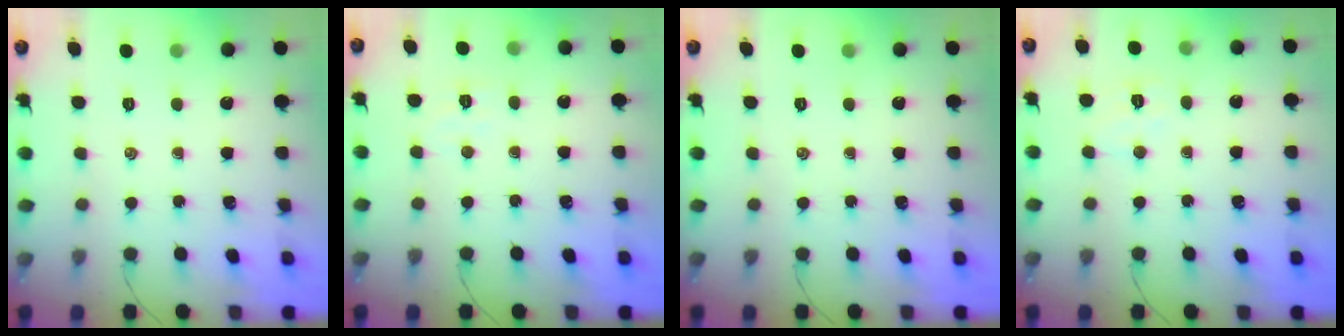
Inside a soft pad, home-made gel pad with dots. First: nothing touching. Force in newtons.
{"total": 3.3, "press": 3.2, "slide": 0.9}
{"total": 0.0}
{"total": 5.8, "press": 5.7, "slide": 1.0}